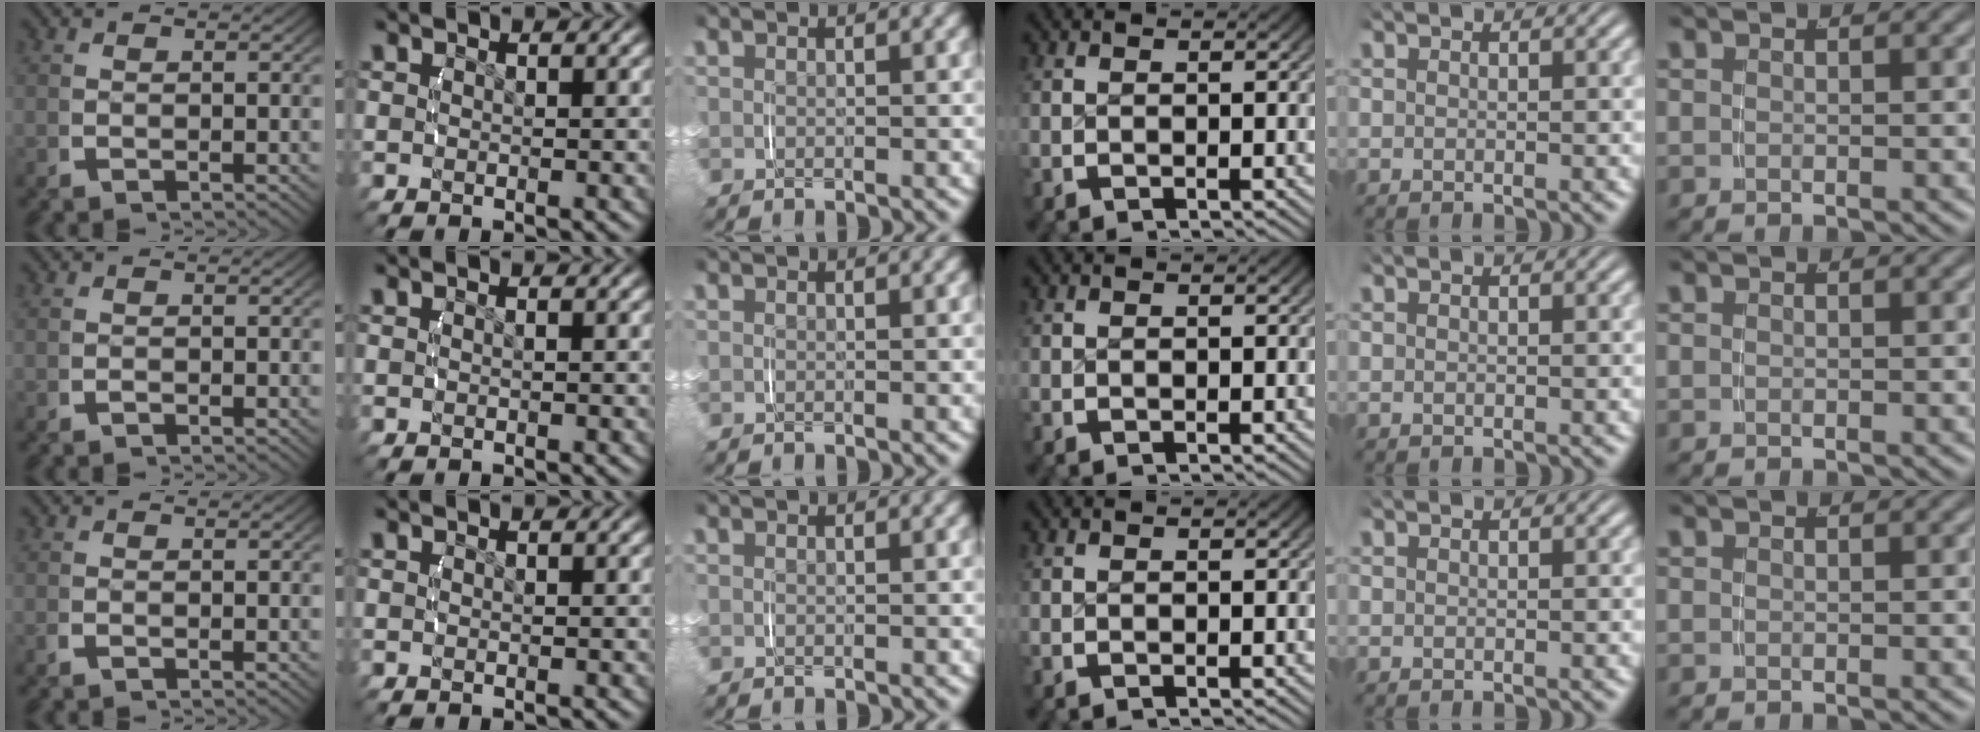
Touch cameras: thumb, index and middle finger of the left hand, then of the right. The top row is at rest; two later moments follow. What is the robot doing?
{"motion": "lift_and_place", "object": "small bumper sticker"}